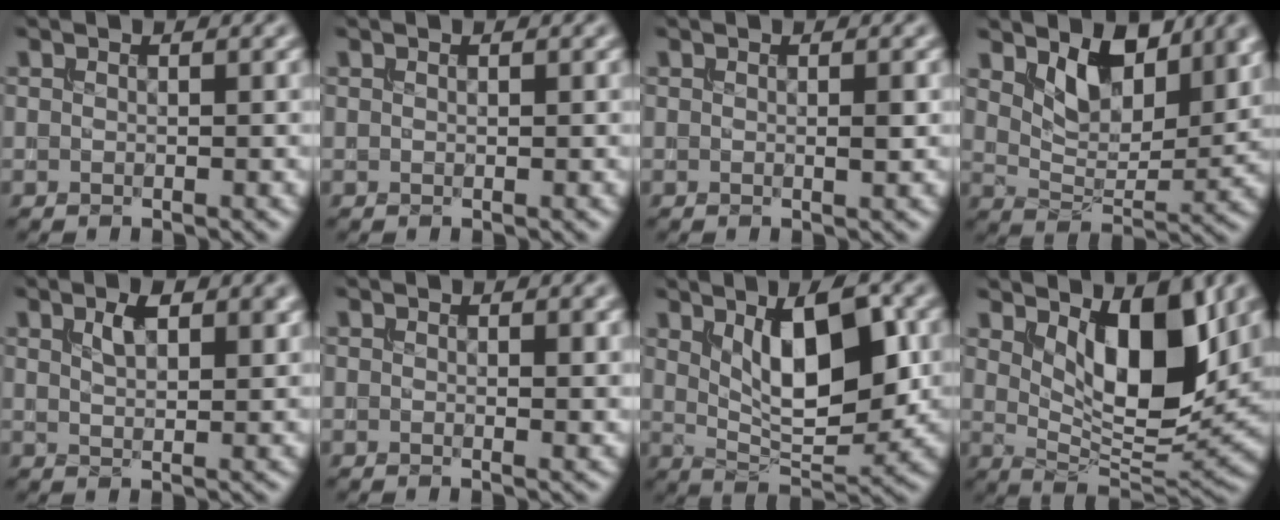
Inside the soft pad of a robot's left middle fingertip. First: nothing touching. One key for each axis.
{"total": 0.0}
{"total": 0.6, "fx": -0.1, "fy": 0.0, "fz": 0.6, "tx": -0.009, "ty": -0.002, "tz": -0.002}
{"total": 5.7, "fx": 3.2, "fy": 3.0, "fz": 3.6, "tx": -0.070, "ty": -0.017, "tz": 0.047}
{"total": 3.7, "fx": 1.7, "fy": 1.6, "fz": 2.9, "tx": -0.055, "ty": 0.002, "tz": 0.032}
{"total": 1.2, "fx": 0.5, "fy": 0.3, "fz": 1.1, "tx": -0.013, "ty": -0.004, "tz": 0.007}
{"total": 8.4, "fx": 2.2, "fy": 3.2, "fz": 7.5, "tx": -0.119, "ty": -0.003, "tz": 0.037}
{"total": 8.6, "fx": 3.1, "fy": 3.7, "fz": 7.1, "tx": -0.117, "ty": -0.020, "tz": 0.051}